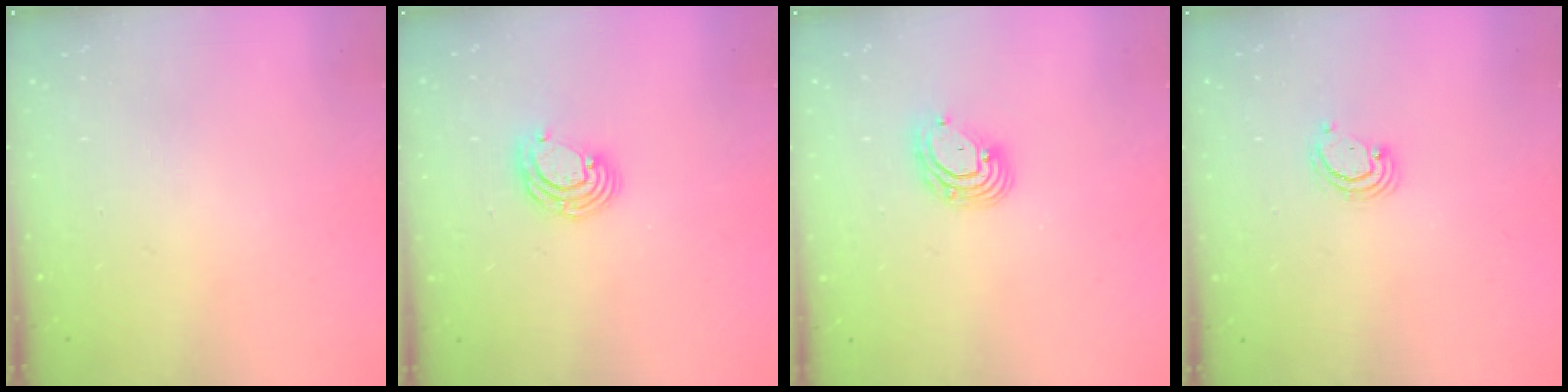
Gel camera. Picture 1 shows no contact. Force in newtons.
{"total": 6.5, "press": 6.4, "slide": 0.8}
{"total": 7.5, "press": 7.3, "slide": 1.3}
{"total": 2.5, "press": 2.5, "slide": 0.3}